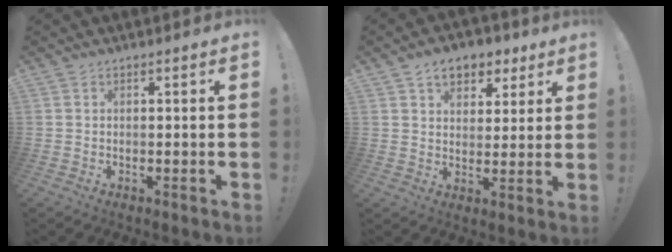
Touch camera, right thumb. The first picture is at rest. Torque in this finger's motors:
{"motor_torque": [0.33, 0.29, 0.12, 0.01, 0.03]}